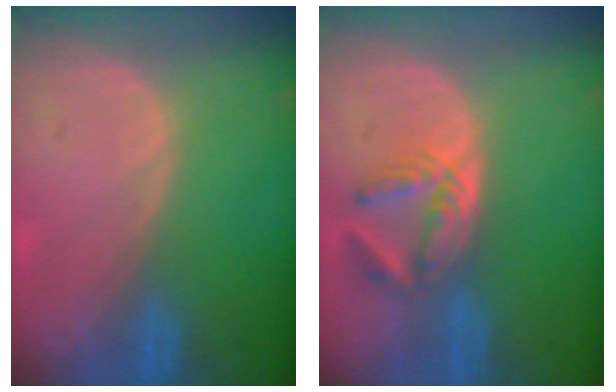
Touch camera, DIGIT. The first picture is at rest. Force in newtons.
{"total": 5.7, "press": 5.3, "slide": 2.3}